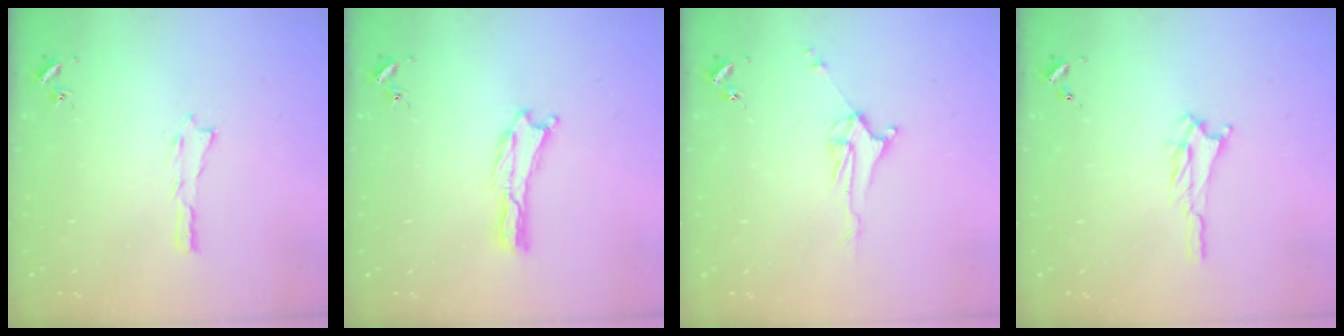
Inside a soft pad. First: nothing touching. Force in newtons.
{"total": 0.0}
{"total": 3.7, "press": 3.7, "slide": 0.5}
{"total": 1.7, "press": 1.6, "slide": 0.3}